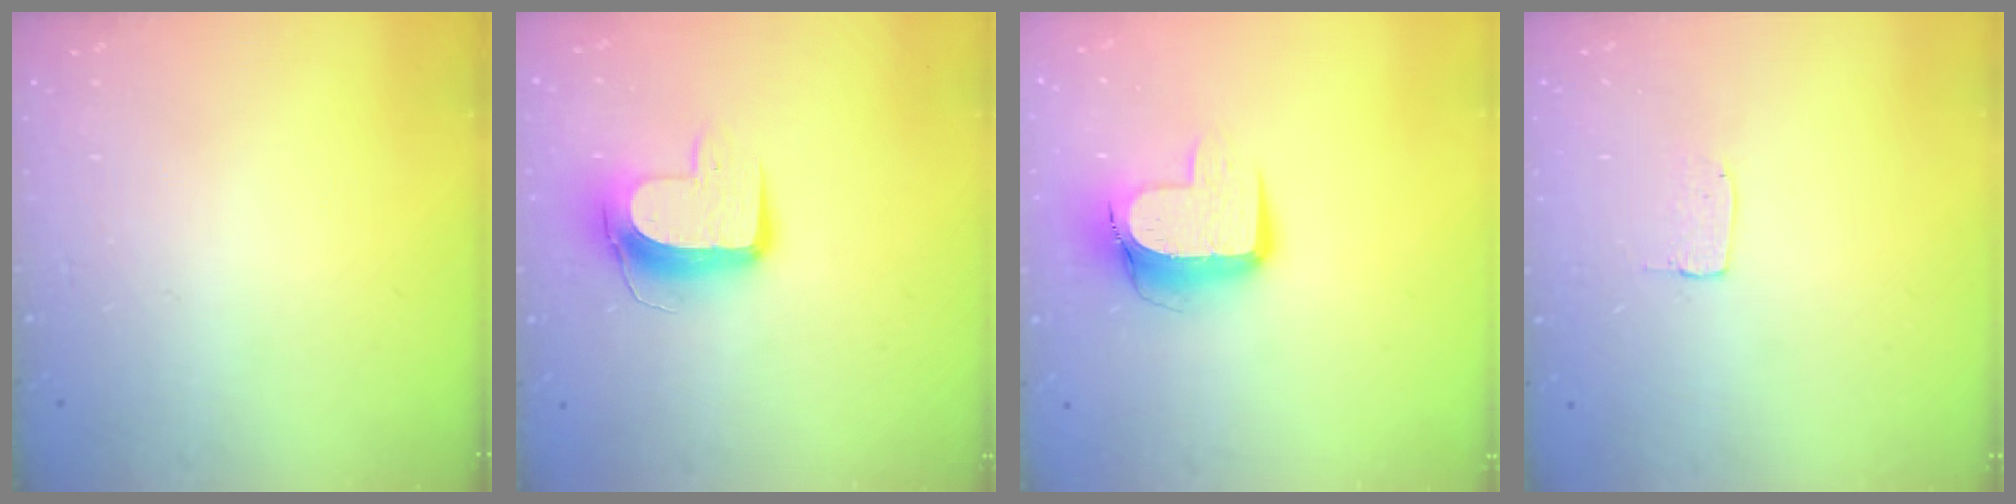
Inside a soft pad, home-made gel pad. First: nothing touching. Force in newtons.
{"total": 10.5, "press": 10.4, "slide": 0.8}
{"total": 10.7, "press": 10.7, "slide": 1.0}
{"total": 3.1, "press": 3.1, "slide": 0.2}